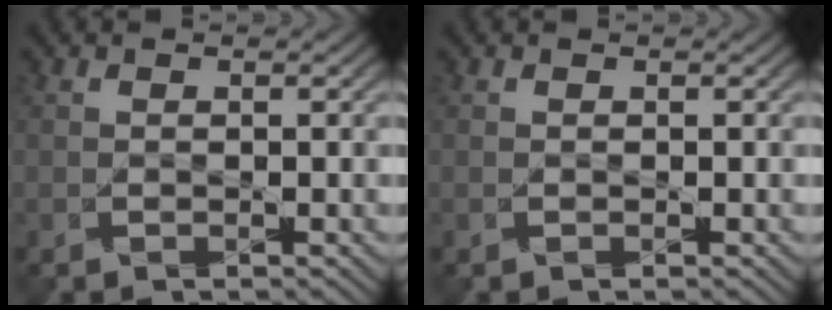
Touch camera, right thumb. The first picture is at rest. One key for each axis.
{"total": 0.0}